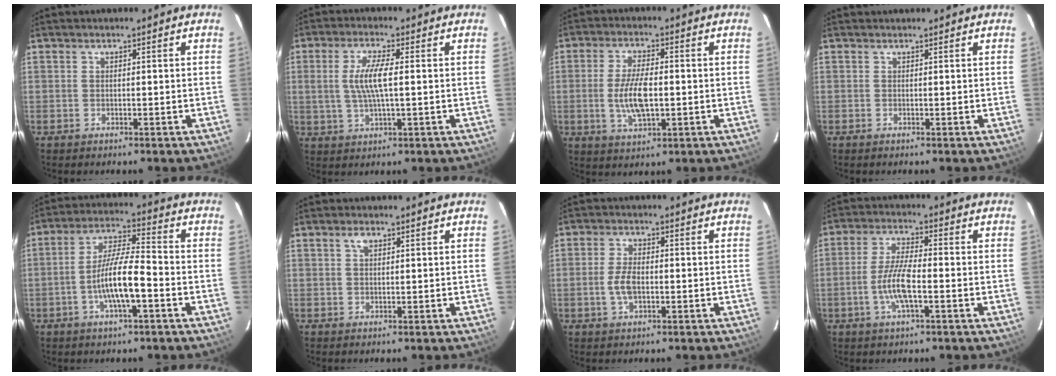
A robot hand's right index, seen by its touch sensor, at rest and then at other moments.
{"total": 6.8, "force": [0.5, 1.5, 6.6], "torque": [-0.130, 0.000, 0.013]}
{"total": 8.5, "force": [-1.0, 3.5, 7.7], "torque": [-0.154, -0.004, -0.016]}
{"total": 0.7, "force": [0.6, 0.3, 0.1], "torque": [-0.007, 0.004, 0.007]}
{"total": 9.9, "force": [-3.5, 1.7, 9.0], "torque": [-0.180, 0.001, -0.064]}
{"total": 1.5, "force": [0.7, 0.8, 1.0], "torque": [-0.019, 0.005, 0.013]}
{"total": 4.4, "force": [-0.9, 2.3, 3.6], "torque": [-0.078, 0.000, -0.015]}
{"total": 7.3, "force": [-2.3, 1.4, 6.8], "torque": [-0.140, 0.000, -0.046]}